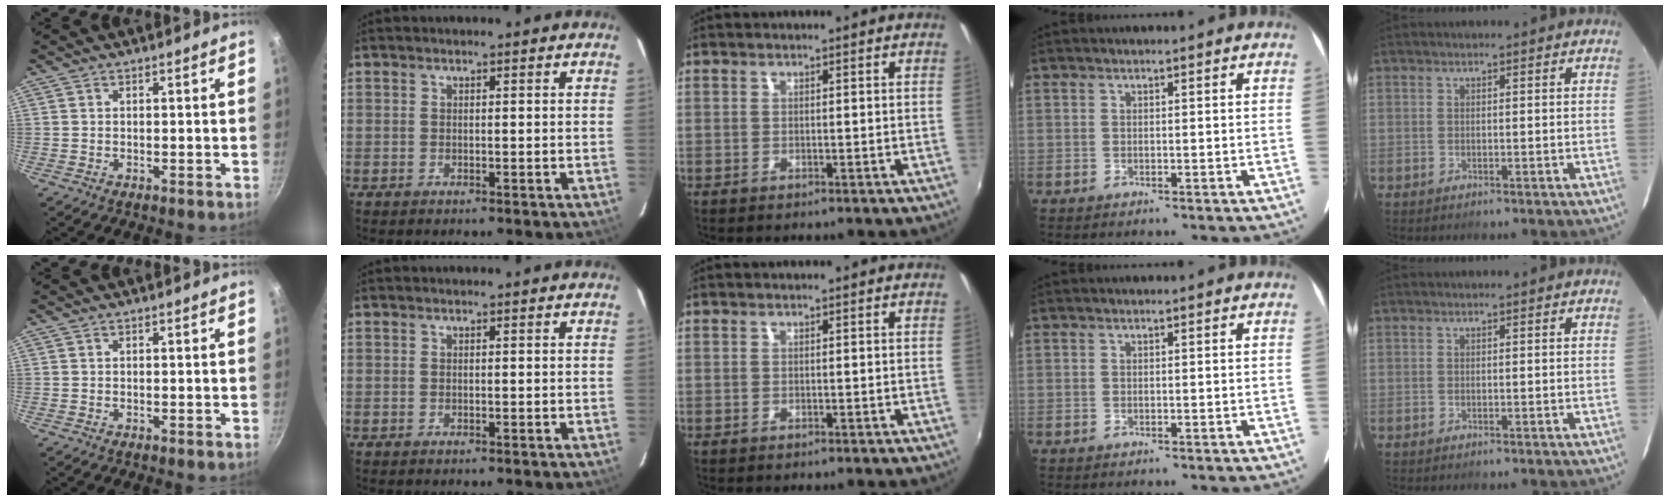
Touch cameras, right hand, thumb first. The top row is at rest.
{}